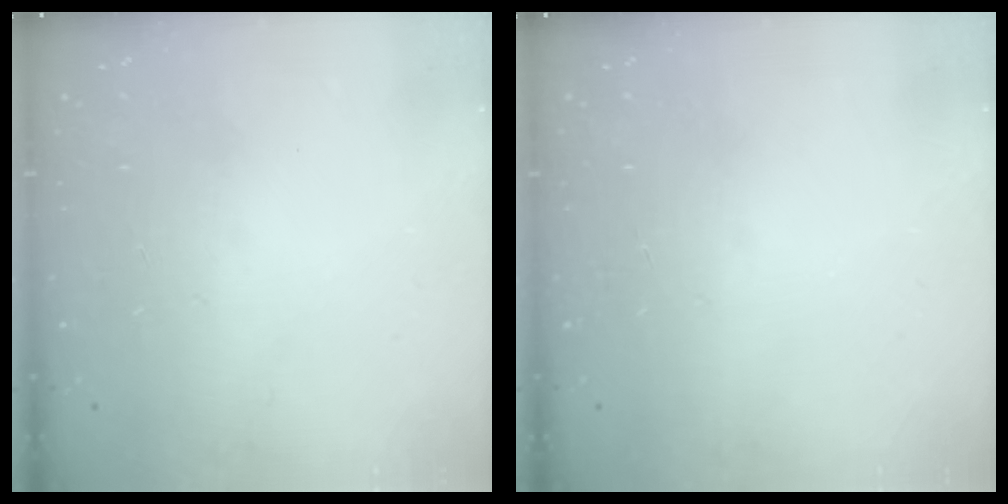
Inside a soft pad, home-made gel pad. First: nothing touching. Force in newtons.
{"total": 0.0}